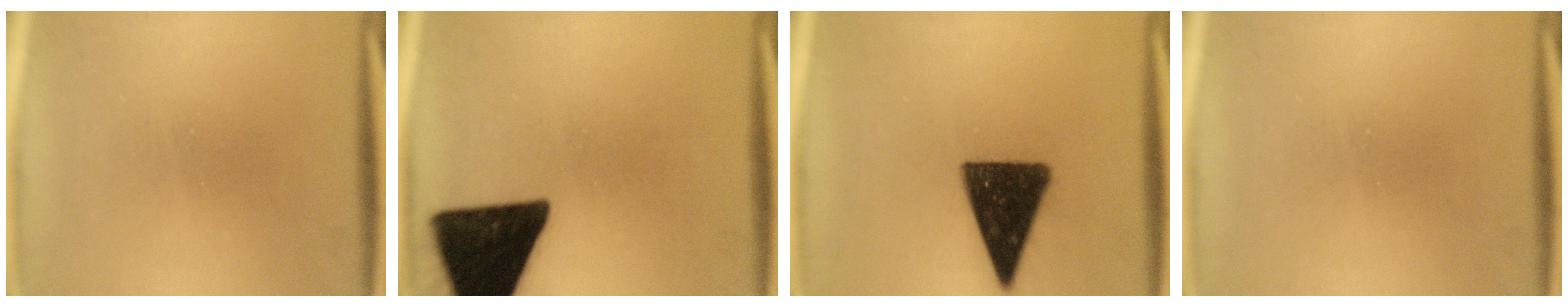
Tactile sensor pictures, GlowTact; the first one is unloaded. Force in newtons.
{"total": 18.7}
{"total": 14.6}
{"total": 0.0}